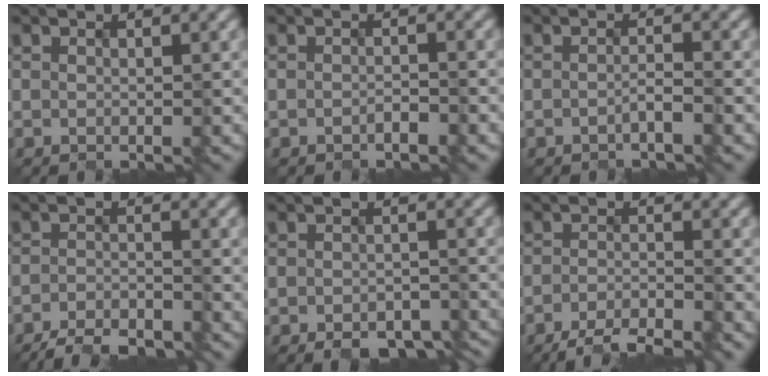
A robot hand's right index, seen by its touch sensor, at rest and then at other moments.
{"total": 1.0, "force": [-0.8, 0.2, 0.6], "torque": [-0.013, -0.002, -0.016]}
{"total": 1.2, "force": [-0.9, 0.1, 0.9], "torque": [-0.018, 0.001, -0.019]}
{"total": 4.5, "force": [-4.0, 0.8, 1.8], "torque": [-0.026, -0.005, -0.073]}
{"total": 3.9, "force": [-3.3, 1.4, 1.5], "torque": [-0.016, -0.006, -0.044]}
{"total": 4.3, "force": [-3.4, 0.7, 2.4], "torque": [-0.036, -0.004, -0.066]}